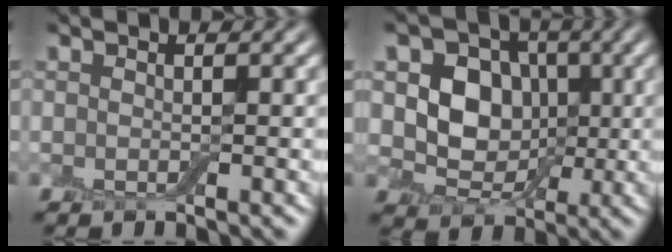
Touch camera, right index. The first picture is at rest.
{"total": 6.0, "force": [0.4, 5.1, 3.1], "torque": [-0.041, -0.002, -0.011]}